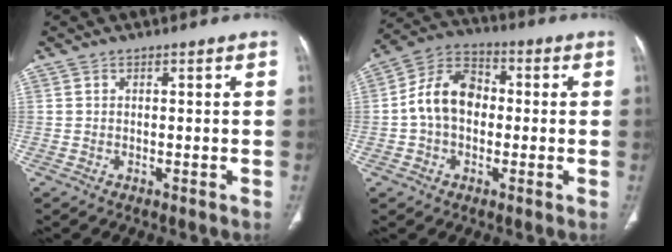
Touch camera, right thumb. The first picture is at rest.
{"total": 11.1, "force": [-0.3, 8.1, 7.6], "torque": [-0.123, 0.032, -0.018]}